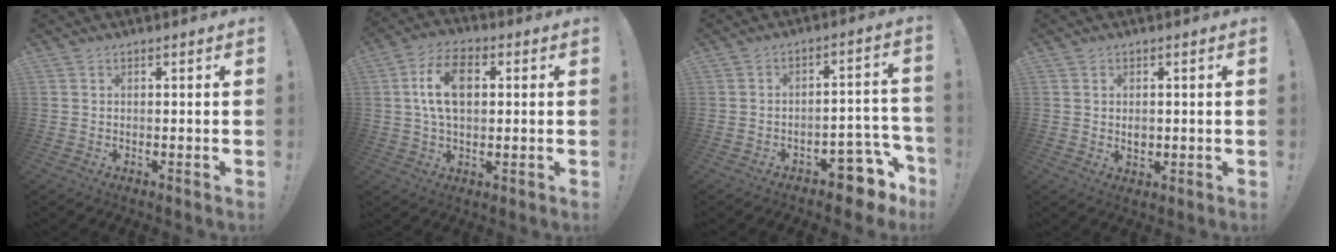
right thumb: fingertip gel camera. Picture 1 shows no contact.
{"total": 12.2, "force": [2.1, 7.5, 9.4], "torque": [-0.165, 0.004, 0.035]}
{"total": 10.2, "force": [-6.9, 4.4, 6.1], "torque": [-0.053, 0.043, -0.116]}
{"total": 2.7, "force": [0.0, 2.3, 1.3], "torque": [-0.011, -0.003, -0.003]}